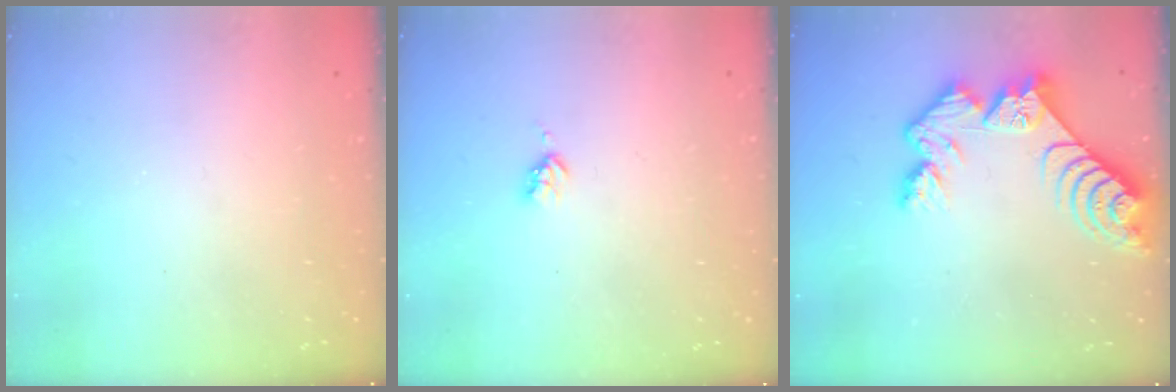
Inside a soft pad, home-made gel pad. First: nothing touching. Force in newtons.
{"total": 2.7, "press": 2.6, "slide": 0.5}
{"total": 11.8, "press": 11.8, "slide": 1.1}